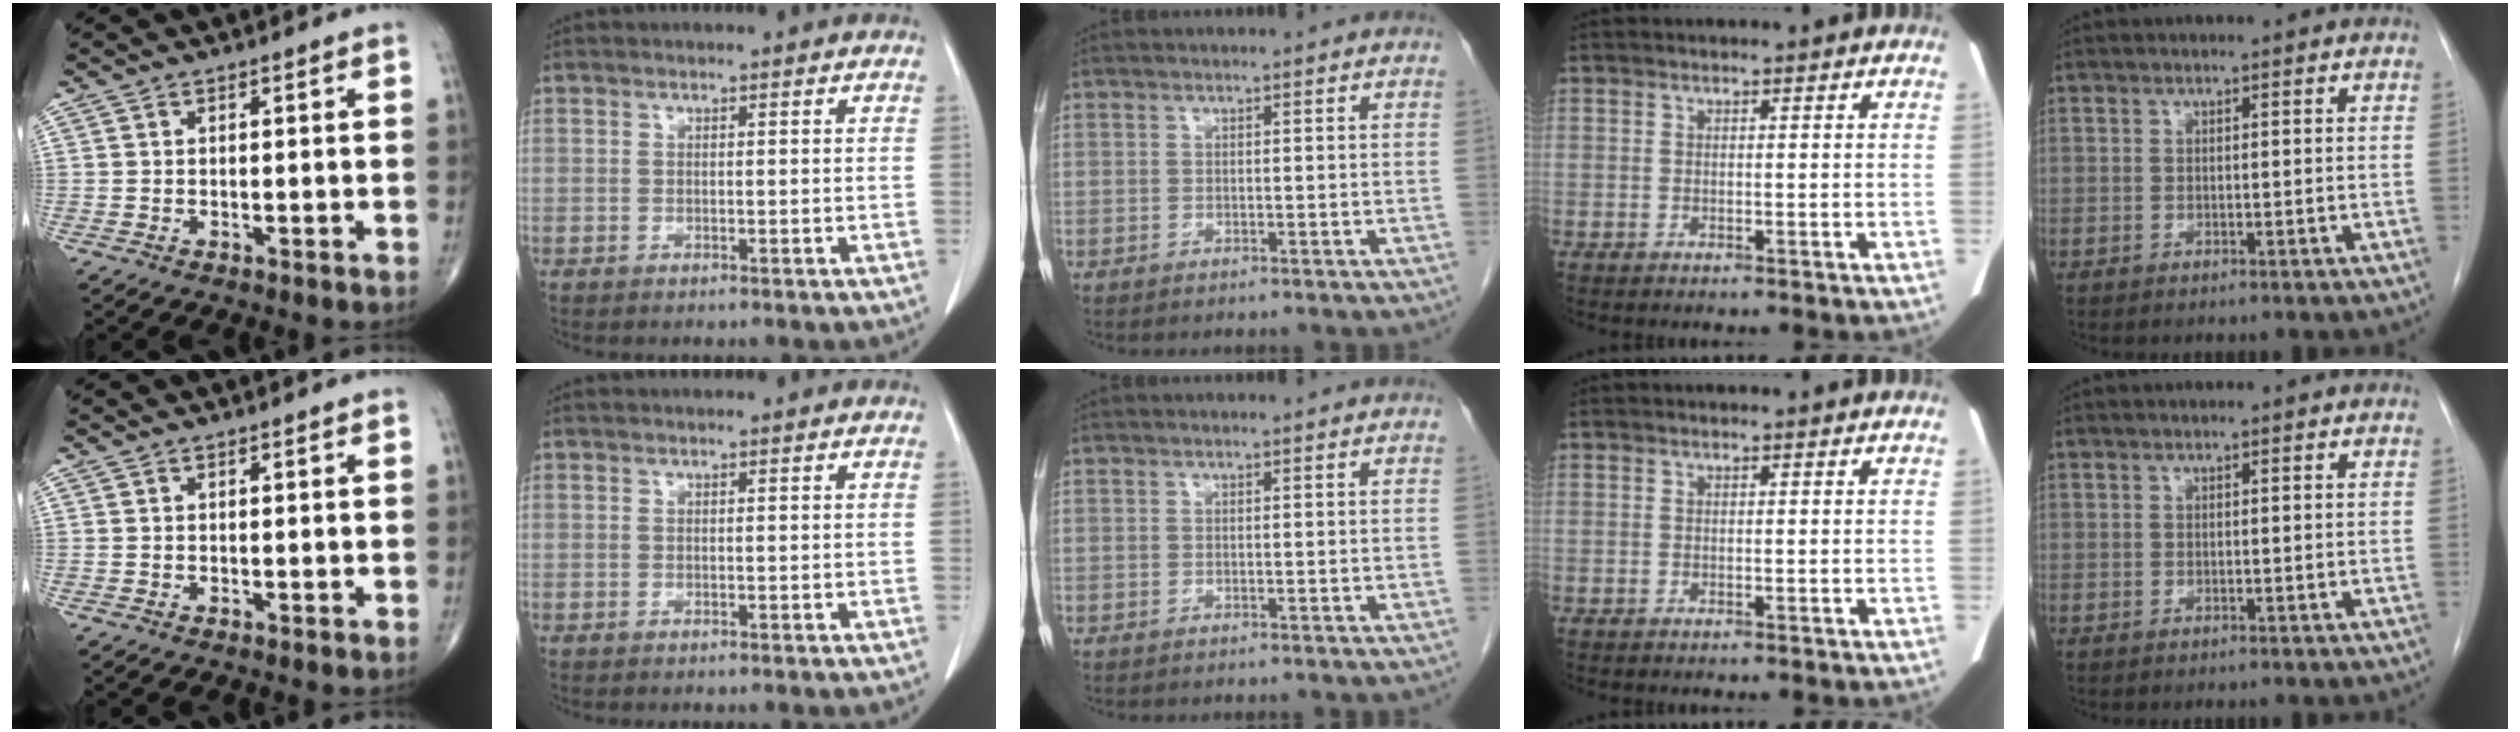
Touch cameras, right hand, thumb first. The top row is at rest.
{}